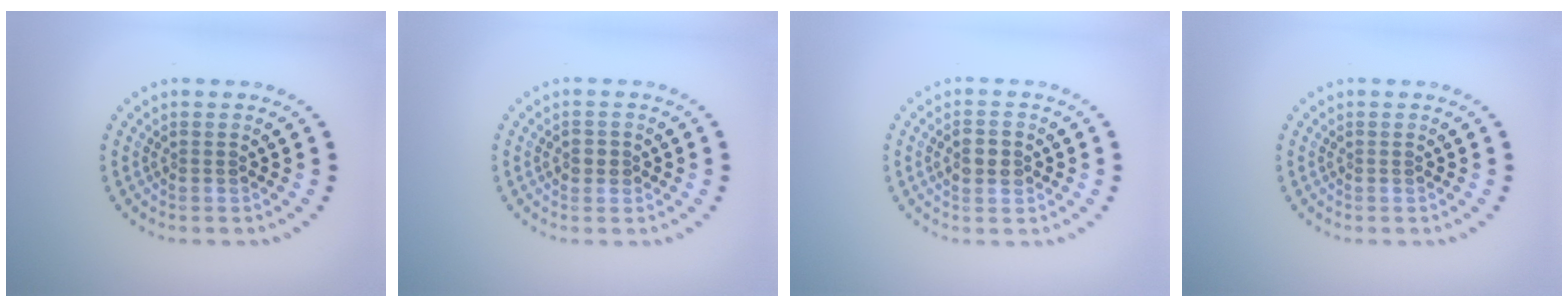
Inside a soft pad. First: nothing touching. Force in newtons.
{"total": 1.2, "press": 1.2, "slide": 0.4}
{"total": 2.6, "press": 2.6, "slide": 0.1}
{"total": 0.0}